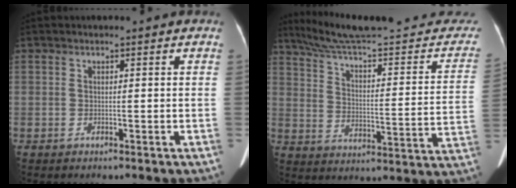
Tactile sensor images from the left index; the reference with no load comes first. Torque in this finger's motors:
{"motor_torque": [0.78, -1.36, -0.01, 0.00]}